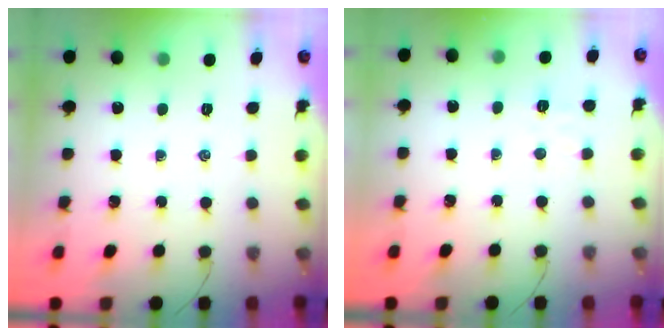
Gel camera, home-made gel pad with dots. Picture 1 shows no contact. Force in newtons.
{"total": 4.5, "press": 4.4, "slide": 0.9}